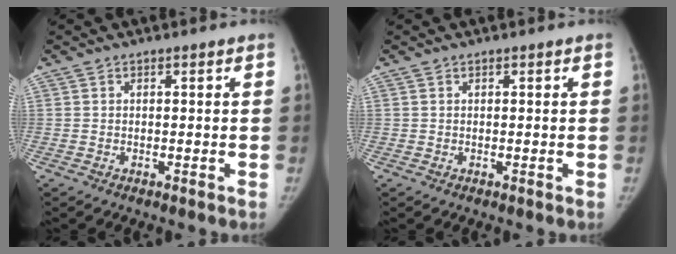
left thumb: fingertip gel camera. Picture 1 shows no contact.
{"total": 0.0}